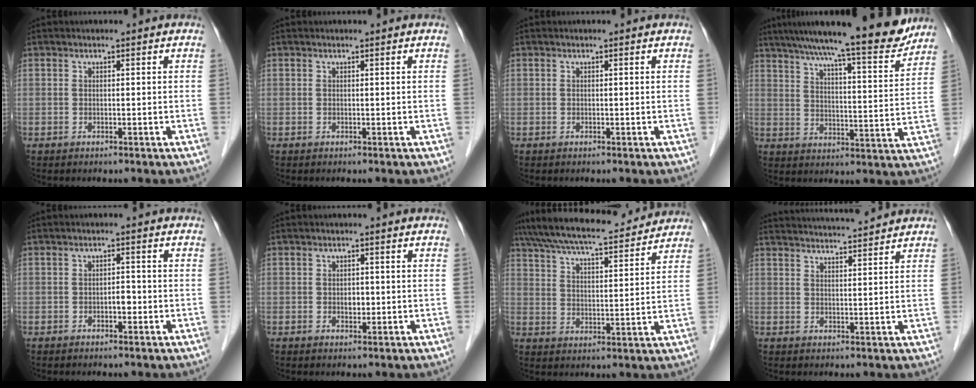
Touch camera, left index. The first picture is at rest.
{"total": 0.0}
{"total": 0.0}
{"total": 17.9, "force": [15.6, 0.8, 8.7], "torque": [-0.130, -0.006, 0.219]}
{"total": 1.6, "force": [-0.6, 0.7, 1.2], "torque": [-0.017, 0.003, -0.011]}
{"total": 1.5, "force": [-0.2, 1.0, 1.1], "torque": [-0.019, 0.001, 0.000]}
{"total": 18.1, "force": [16.4, 2.8, 7.2], "torque": [-0.135, 0.035, 0.246]}
{"total": 10.2, "force": [9.7, -0.5, 3.1], "torque": [-0.056, 0.017, 0.139]}